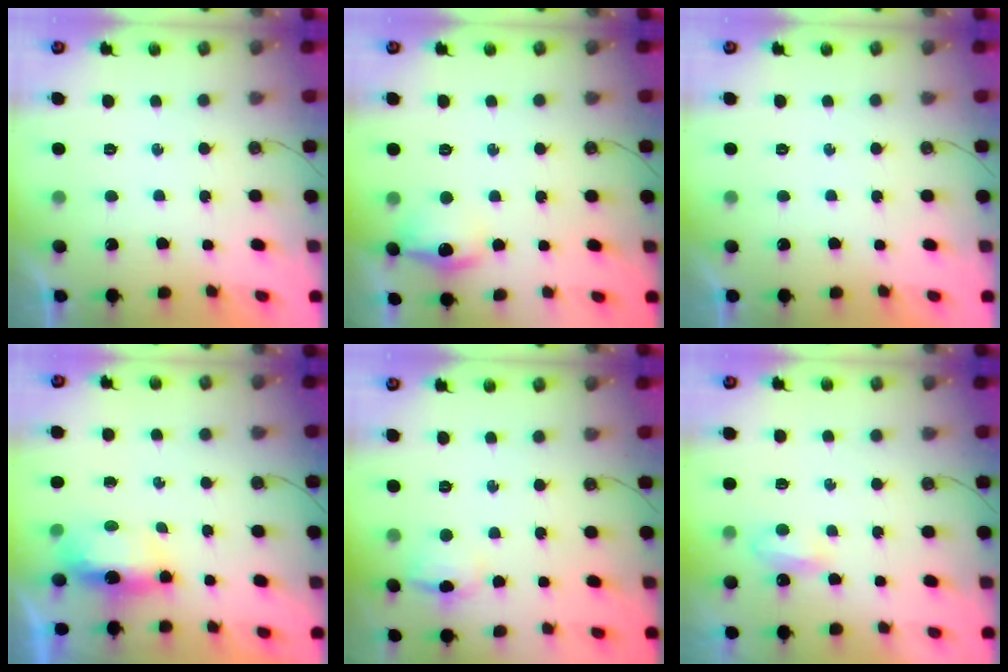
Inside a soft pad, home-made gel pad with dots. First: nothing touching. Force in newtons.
{"total": 11.1, "press": 11.0, "slide": 0.9}
{"total": 0.0}
{"total": 8.2, "press": 6.6, "slide": 4.9}
{"total": 6.7, "press": 6.4, "slide": 2.0}
{"total": 3.9, "press": 3.9, "slide": 0.7}